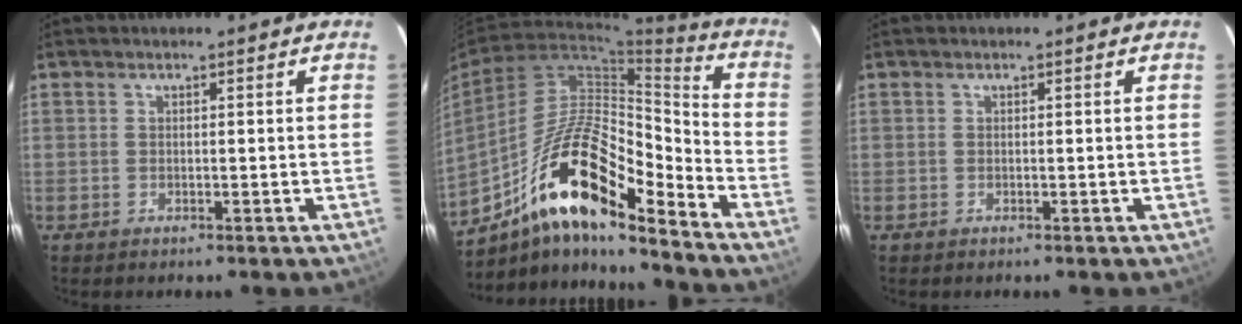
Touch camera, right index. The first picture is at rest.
{"total": 18.3, "force": [-11.5, 4.2, 13.6], "torque": [-0.253, 0.024, -0.197]}
{"total": 0.0}